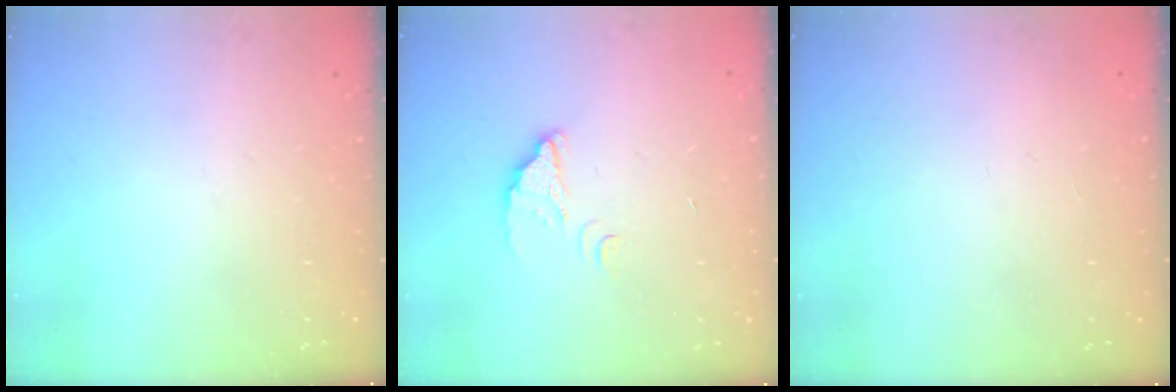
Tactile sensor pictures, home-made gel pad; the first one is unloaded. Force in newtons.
{"total": 2.9, "press": 2.9, "slide": 0.2}
{"total": 2.2, "press": 2.2, "slide": 0.1}